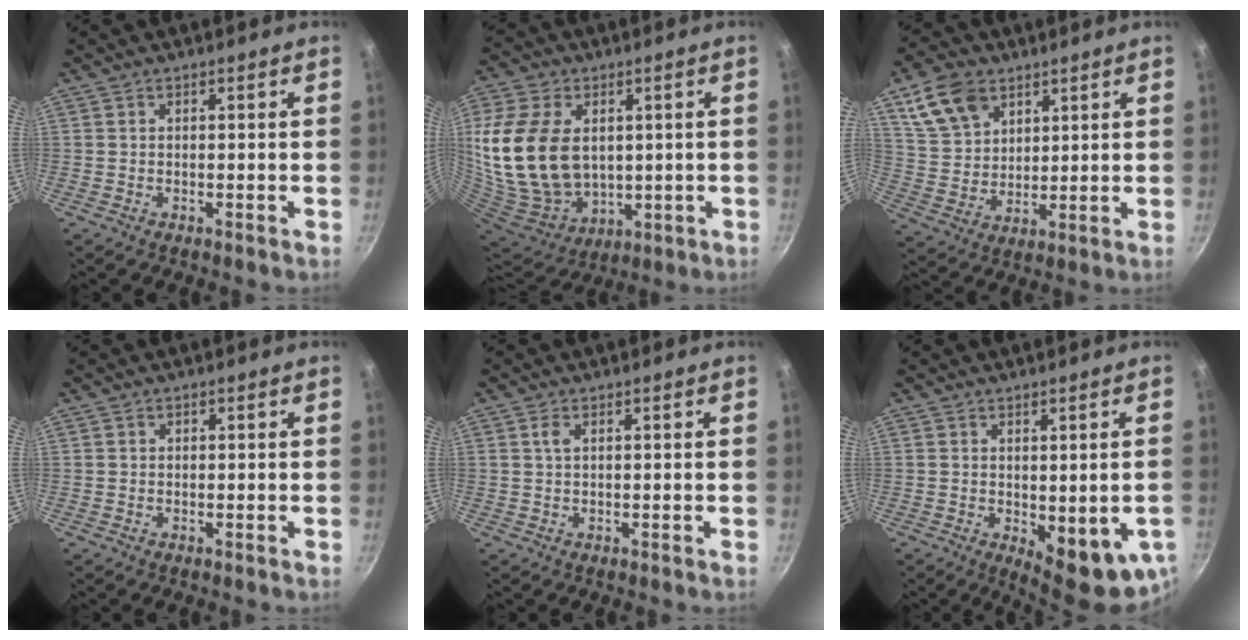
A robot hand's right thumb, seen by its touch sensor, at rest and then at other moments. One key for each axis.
{"total": 23.4, "fx": 3.5, "fy": 16.5, "fz": 16.3, "tx": -0.319, "ty": -0.014, "tz": 0.086}
{"total": 12.1, "fx": 6.3, "fy": 8.2, "fz": 6.2, "tx": -0.100, "ty": -0.014, "tz": 0.131}
{"total": 0.5, "fx": 0.1, "fy": 0.5, "fz": 0.1, "tx": 0.001, "ty": 0.003, "tz": 0.001}
{"total": 1.5, "fx": 0.6, "fy": 0.7, "fz": 1.2, "tx": -0.023, "ty": -0.001, "tz": 0.011}
{"total": 12.0, "fx": -2.5, "fy": 4.7, "fz": 10.7, "tx": -0.105, "ty": -0.014, "tz": -0.020}